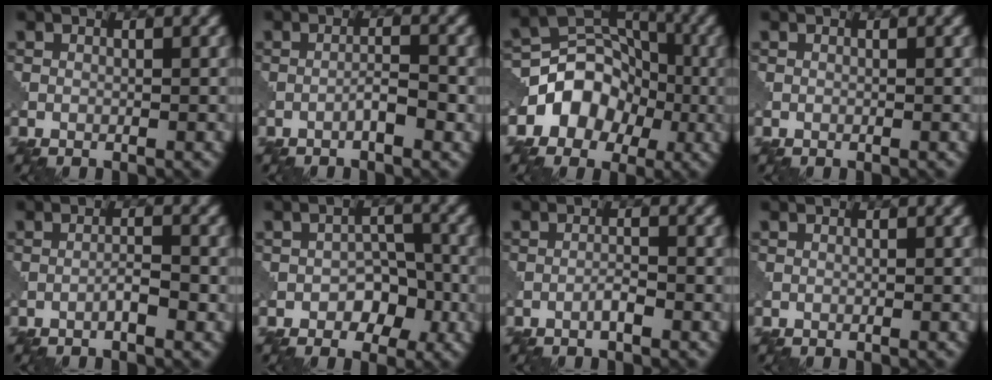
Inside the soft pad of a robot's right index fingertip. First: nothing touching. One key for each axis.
{"total": 1.9, "fx": -1.0, "fy": 0.3, "fz": 1.6, "tx": -0.028, "ty": 0.007, "tz": -0.020}
{"total": 6.4, "fx": -2.1, "fy": 5.2, "fz": 3.2, "tx": -0.033, "ty": 0.012, "tz": -0.049}
{"total": 0.0}
{"total": 1.6, "fx": -0.8, "fy": 0.1, "fz": 1.4, "tx": -0.024, "ty": 0.005, "tz": -0.018}
{"total": 3.4, "fx": -1.4, "fy": 2.4, "fz": 1.9, "tx": -0.015, "ty": 0.005, "tz": -0.021}
{"total": 1.2, "fx": -0.8, "fy": 0.1, "fz": 1.0, "tx": -0.017, "ty": 0.004, "tz": -0.017}
{"total": 0.0}